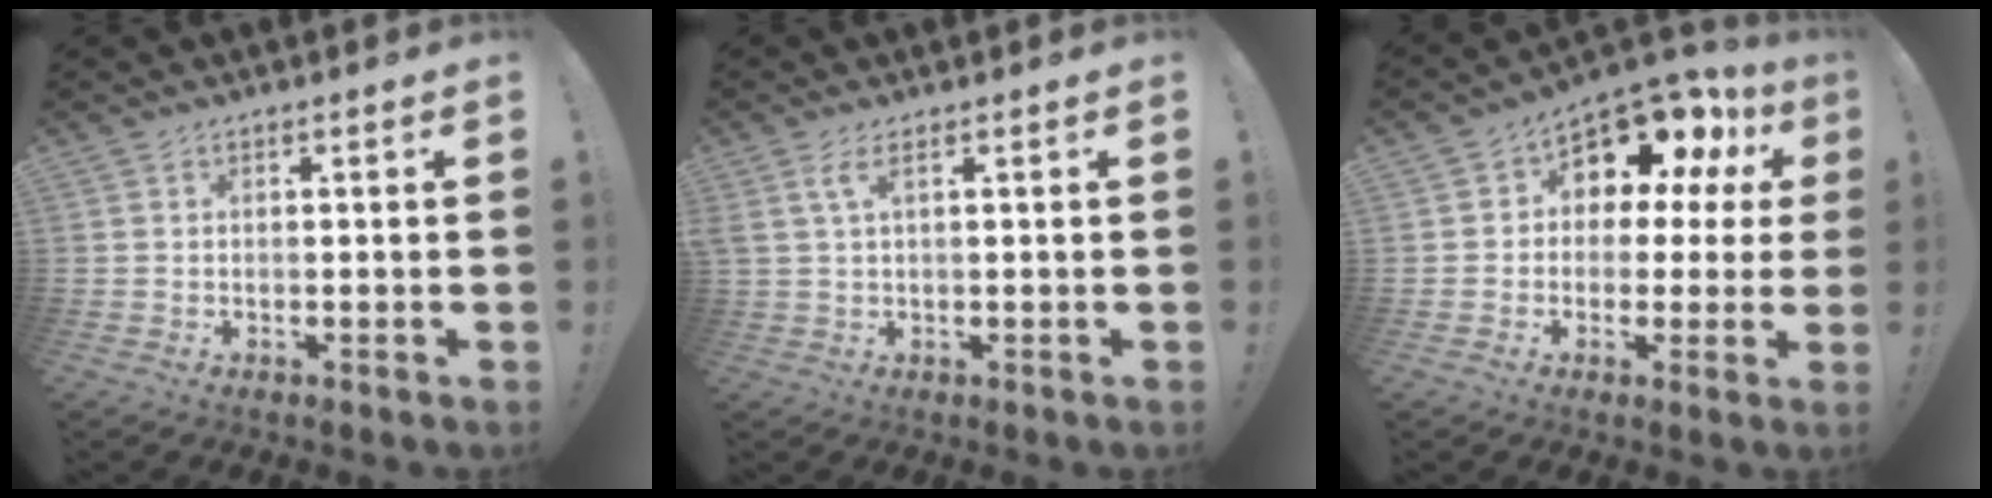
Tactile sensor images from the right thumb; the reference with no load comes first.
{"total": 3.5, "force": [1.5, 0.7, 3.1], "torque": [-0.055, -0.003, 0.025]}
{"total": 10.5, "force": [6.3, 6.0, 5.8], "torque": [-0.085, -0.056, 0.106]}